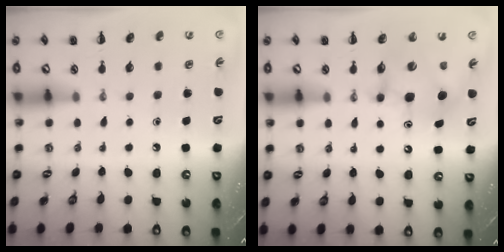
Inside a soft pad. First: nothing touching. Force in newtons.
{"total": 8.0, "press": 7.8, "slide": 2.0}